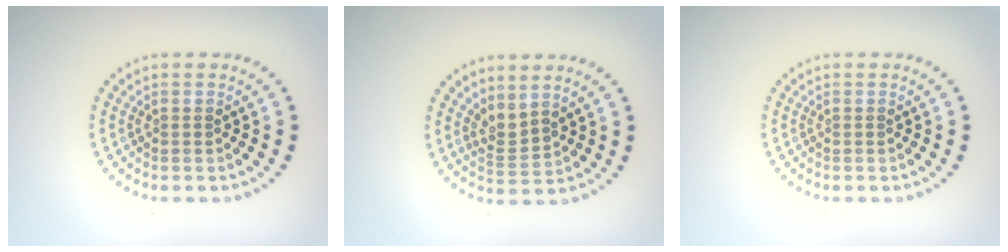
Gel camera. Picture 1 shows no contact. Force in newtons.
{"total": 2.2, "press": 1.5, "slide": 1.6}
{"total": 0.0}